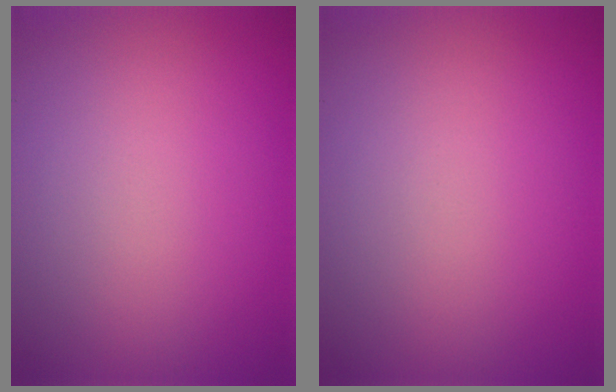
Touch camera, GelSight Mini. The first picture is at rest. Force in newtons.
{"total": 0.0}